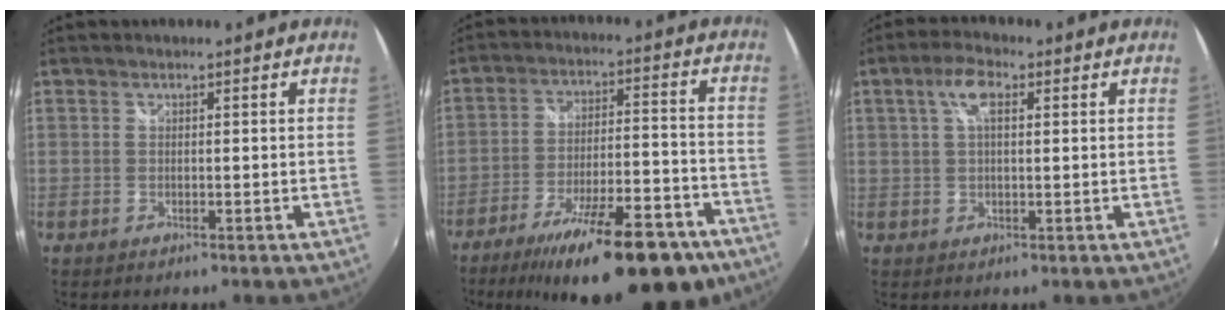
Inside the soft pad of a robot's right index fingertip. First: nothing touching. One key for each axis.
{"total": 22.4, "fx": -15.9, "fy": 6.3, "fz": 14.4, "tx": -0.226, "ty": -0.020, "tz": -0.226}
{"total": 5.1, "fx": 1.7, "fy": 2.0, "fz": 4.4, "tx": -0.081, "ty": 0.011, "tz": 0.030}